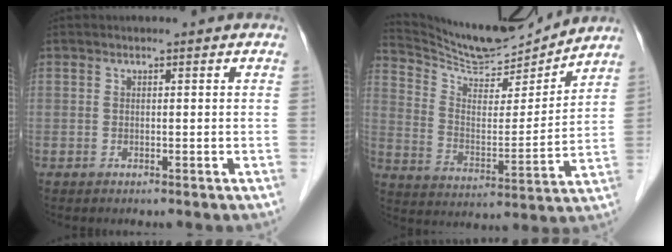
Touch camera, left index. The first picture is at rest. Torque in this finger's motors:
{"motor_torque": [1.09, -1.05, 0.12, 0.00]}